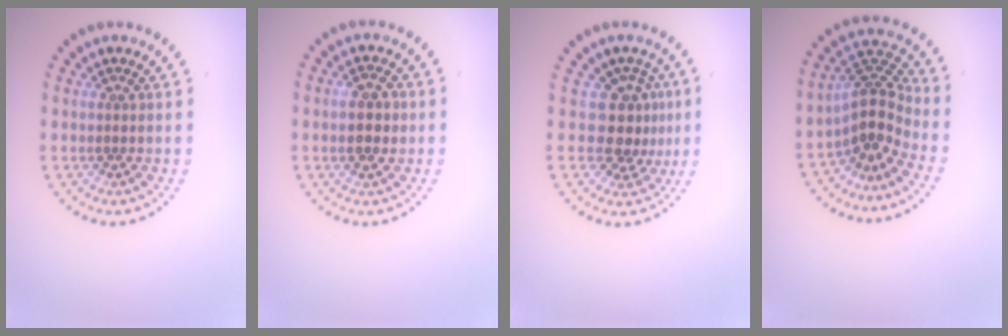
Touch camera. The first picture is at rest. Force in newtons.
{"total": 2.7, "press": 2.7, "slide": 0.1}
{"total": 3.2, "press": 2.4, "slide": 2.0}
{"total": 3.8, "press": 2.8, "slide": 2.6}